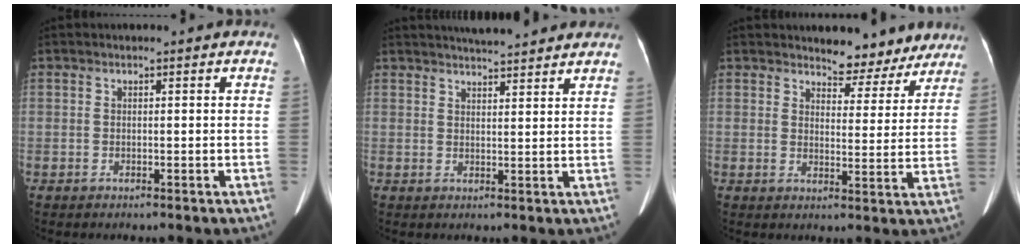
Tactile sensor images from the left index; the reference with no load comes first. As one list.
[{"total": 9.4, "force": [8.6, 0.9, 3.7], "torque": [-0.055, 0.023, 0.111]}, {"total": 7.3, "force": [6.7, 2.6, 1.2], "torque": [-0.005, -0.009, 0.081]}]